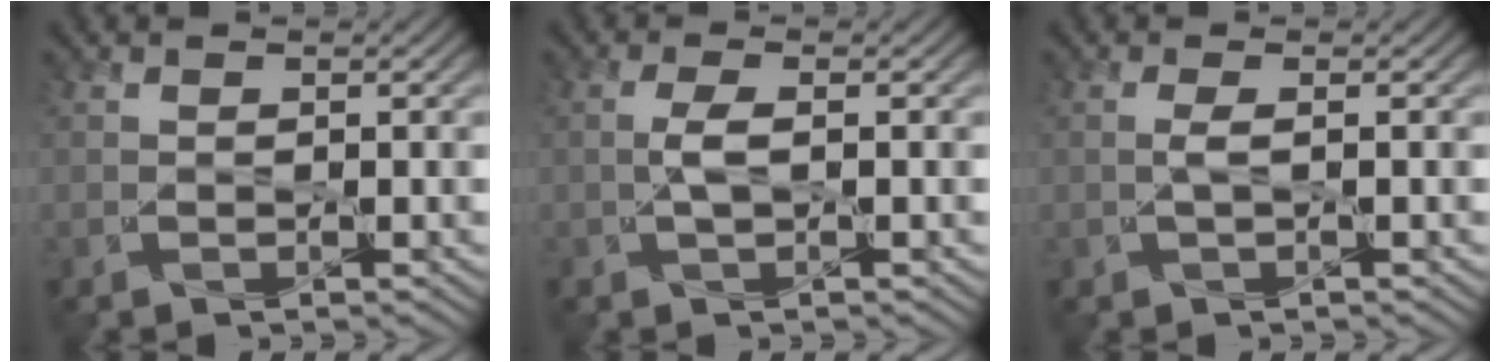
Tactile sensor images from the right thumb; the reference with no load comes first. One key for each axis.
{"total": 2.0, "fx": -0.2, "fy": 0.6, "fz": 1.9, "tx": -0.046, "ty": 0.005, "tz": -0.005}
{"total": 1.0, "fx": 0.0, "fy": 0.2, "fz": 1.0, "tx": -0.027, "ty": 0.003, "tz": -0.001}